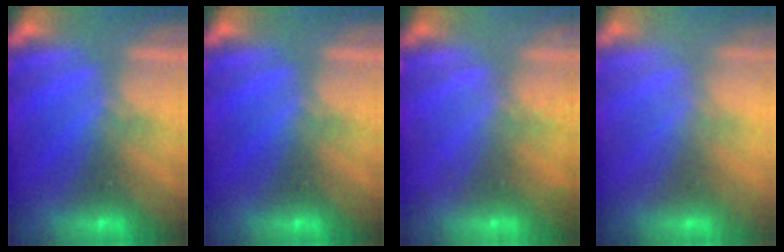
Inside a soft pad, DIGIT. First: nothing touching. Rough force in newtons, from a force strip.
{"total": 0.0}
{"total": 2.1}
{"total": 2.5}